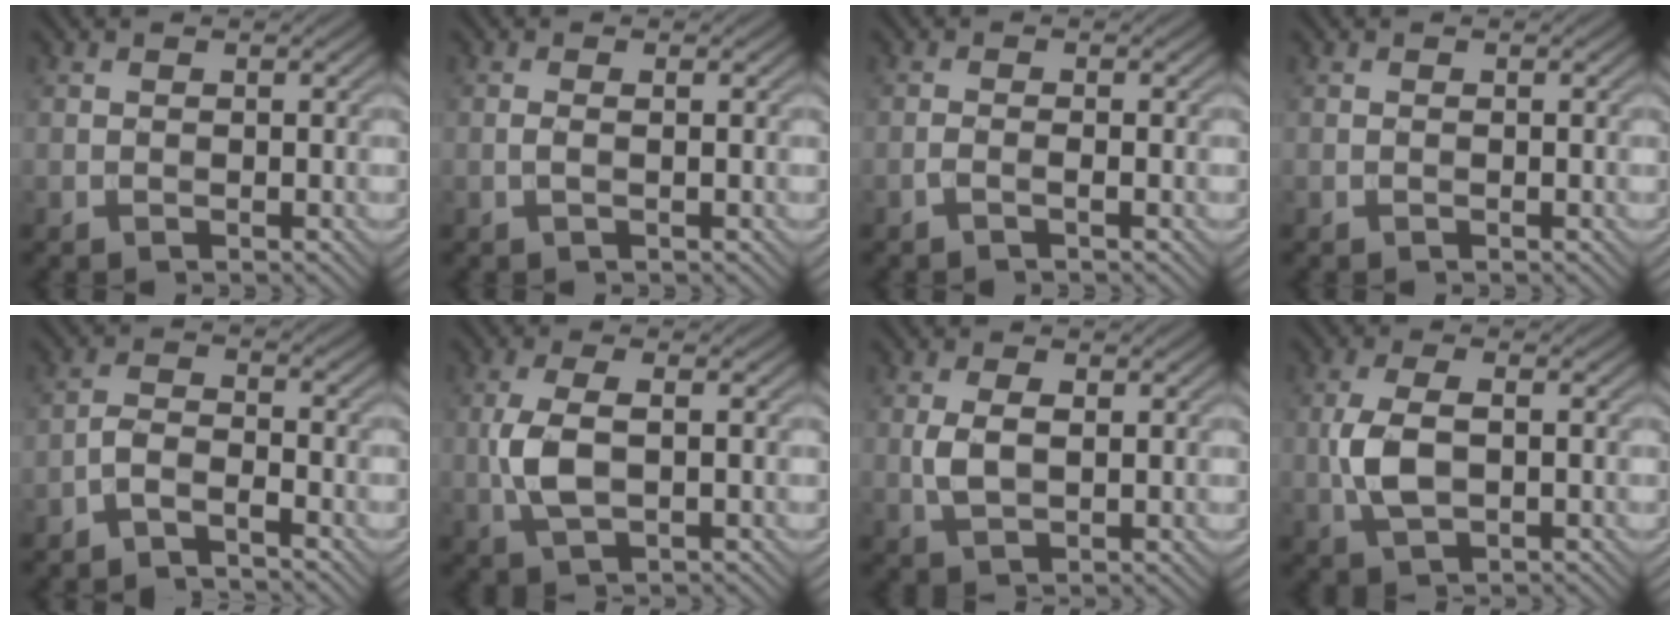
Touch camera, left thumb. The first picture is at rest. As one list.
[{"total": 1.0, "force": [-0.1, 0.1, 1.0], "torque": [-0.022, 0.001, -0.003]}, {"total": 1.2, "force": [-0.6, 0.1, 1.0], "torque": [-0.017, 0.007, -0.018]}, {"total": 0.0}, {"total": 2.9, "force": [-2.3, 0.7, 1.6], "torque": [-0.034, 0.005, -0.055]}, {"total": 5.3, "force": [-0.1, 2.2, 4.8], "torque": [-0.120, 0.003, -0.003]}, {"total": 3.8, "force": [0.4, 1.9, 3.3], "torque": [-0.076, -0.003, 0.011]}, {"total": 5.6, "force": [-0.3, 2.7, 4.8], "torque": [-0.118, 0.001, -0.005]}]